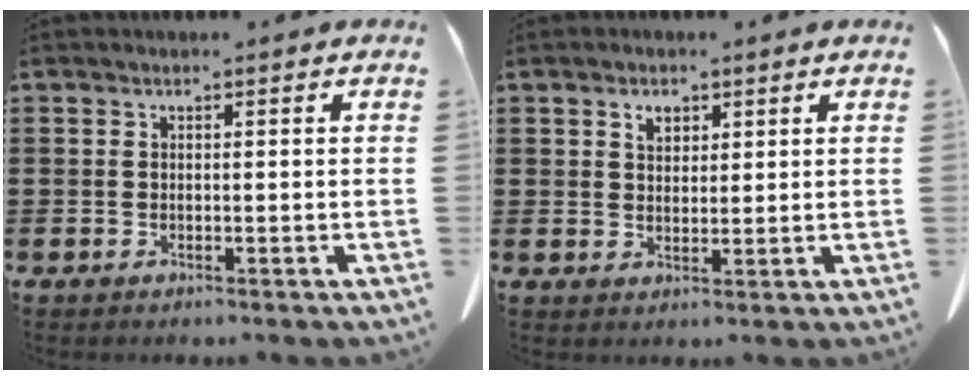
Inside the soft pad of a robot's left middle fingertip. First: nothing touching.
{"total": 2.6, "force": [1.6, 1.6, 1.2], "torque": [-0.021, 0.001, 0.028]}